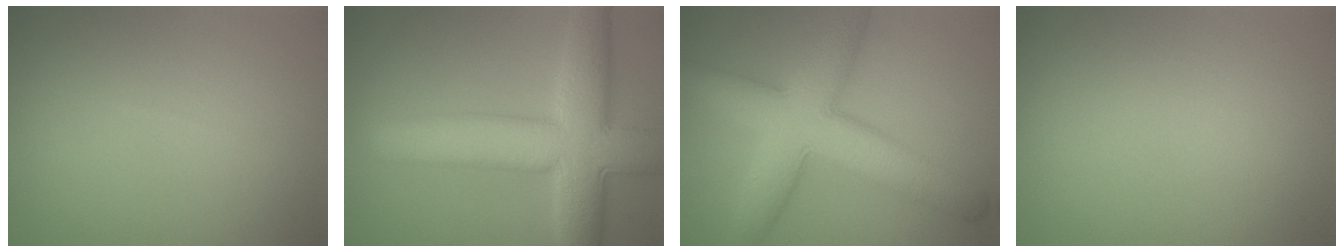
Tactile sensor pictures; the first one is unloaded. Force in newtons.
{"total": 10.1, "press": 10.1, "slide": 0.4}
{"total": 8.8, "press": 8.8, "slide": 0.2}
{"total": 0.0}